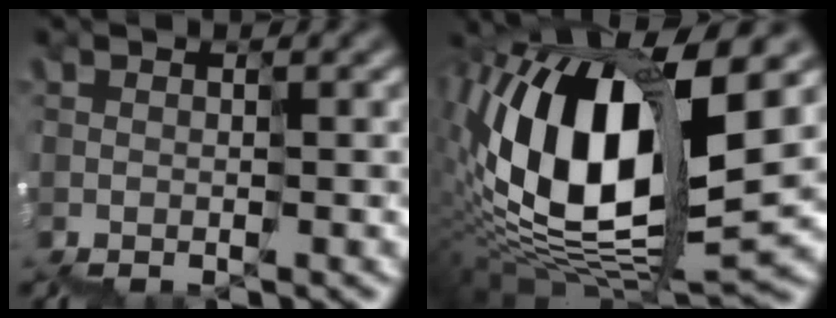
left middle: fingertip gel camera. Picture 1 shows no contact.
{"total": 14.1, "force": [2.1, 6.0, 12.5], "torque": [-0.256, 0.027, 0.041]}